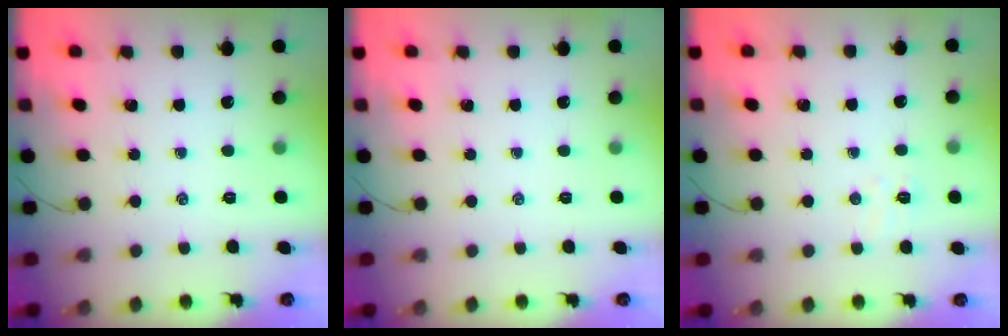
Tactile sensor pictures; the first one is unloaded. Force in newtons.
{"total": 0.0}
{"total": 4.5, "press": 4.3, "slide": 1.2}